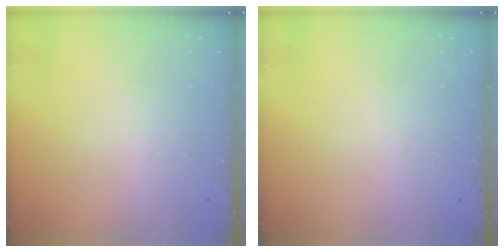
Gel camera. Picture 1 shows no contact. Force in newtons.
{"total": 0.0}